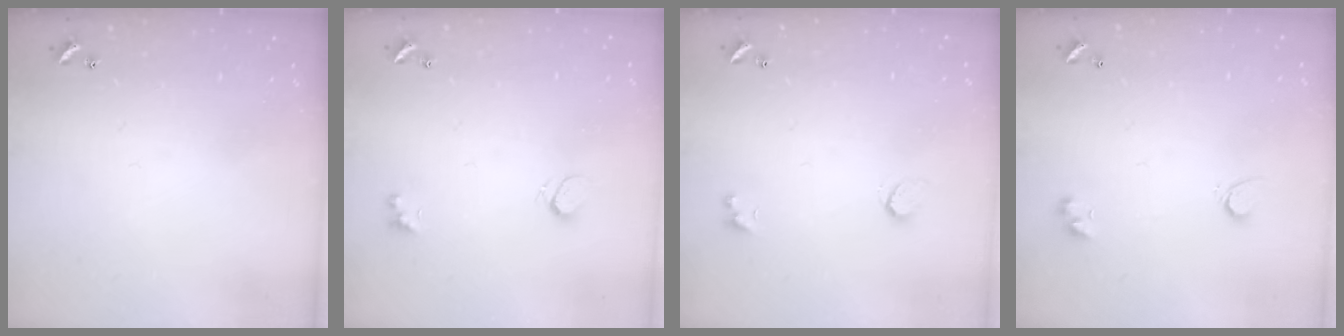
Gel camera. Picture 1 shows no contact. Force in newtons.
{"total": 1.4, "press": 0.7, "slide": 1.2}
{"total": 1.0, "press": 0.8, "slide": 0.5}
{"total": 3.1, "press": 2.4, "slide": 1.9}